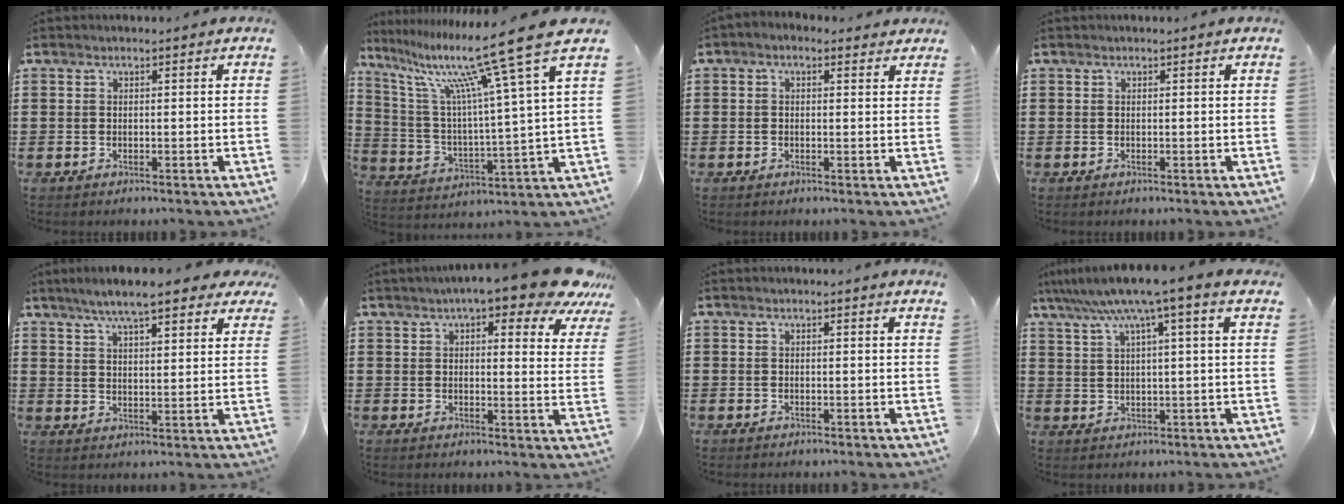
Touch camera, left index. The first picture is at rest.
{"total": 14.9, "force": [10.9, 0.0, 10.2], "torque": [-0.211, -0.069, 0.167]}
{"total": 1.0, "force": [0.2, 0.6, 0.8], "torque": [-0.017, 0.003, 0.003]}
{"total": 0.0}
{"total": 8.0, "force": [6.7, 1.1, 4.2], "torque": [-0.092, -0.012, 0.119]}
{"total": 9.0, "force": [7.2, 1.2, 5.3], "torque": [-0.092, -0.030, 0.124]}
{"total": 0.6, "force": [0.4, -0.2, 0.4], "torque": [-0.007, -0.003, 0.008]}
{"total": 7.2, "force": [4.6, -0.2, 5.5], "torque": [-0.121, -0.013, 0.076]}